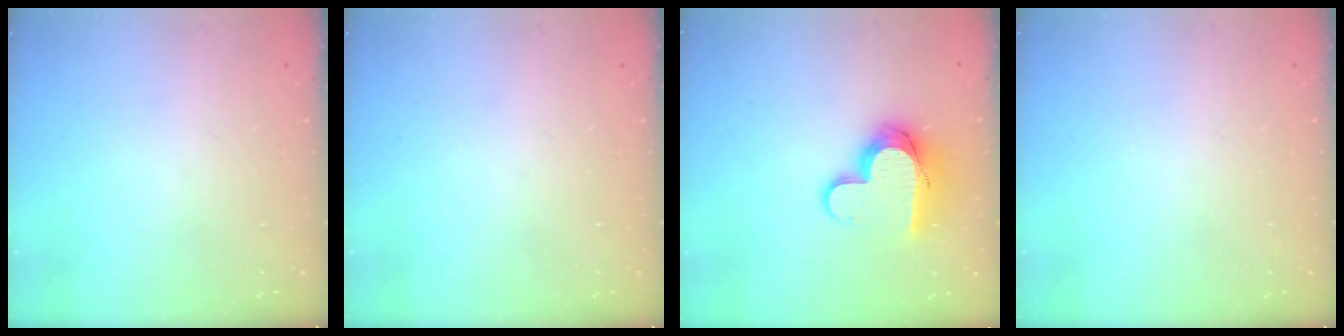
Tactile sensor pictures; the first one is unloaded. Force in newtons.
{"total": 0.0}
{"total": 12.4, "press": 12.4, "slide": 0.6}
{"total": 0.0}